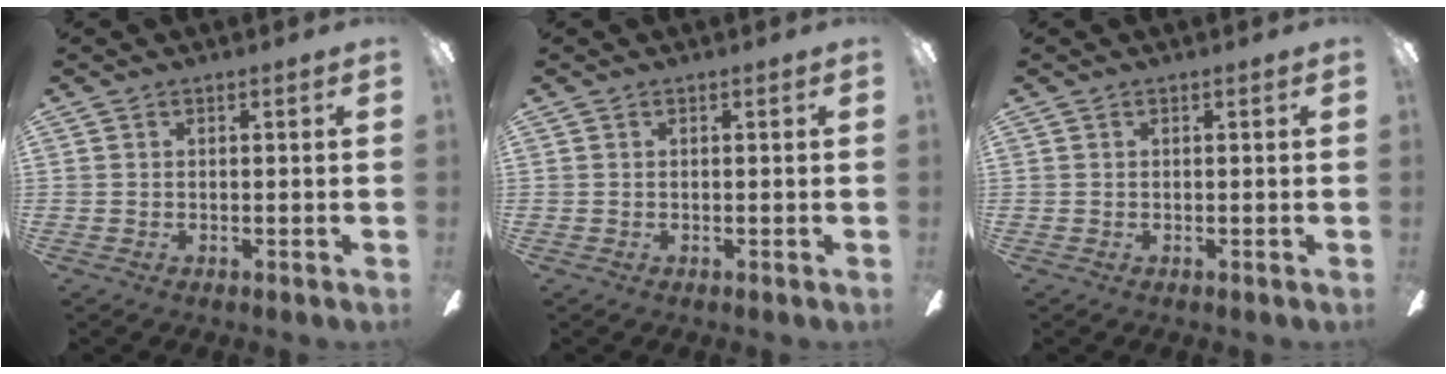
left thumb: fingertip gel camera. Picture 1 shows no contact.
{"total": 0.0}
{"total": 0.0}